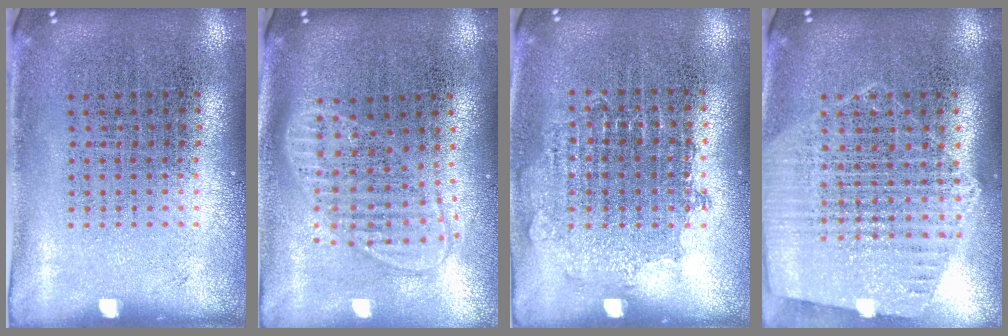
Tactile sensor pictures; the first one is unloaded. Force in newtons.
{"total": 1.9, "press": 1.6, "slide": 1.1}
{"total": 0.8, "press": 0.8, "slide": 0.3}
{"total": 1.2, "press": 1.2, "slide": 0.1}